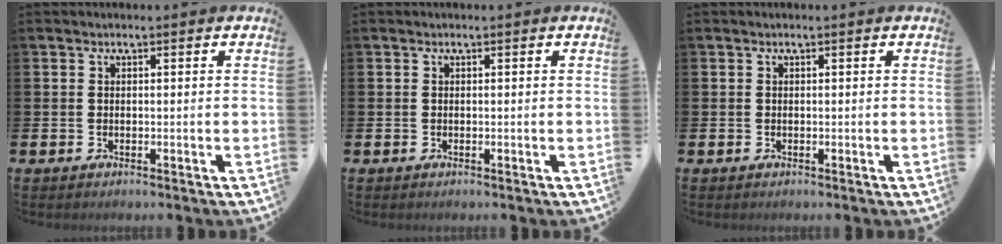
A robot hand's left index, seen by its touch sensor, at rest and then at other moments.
{"total": 0.0}
{"total": 0.0}